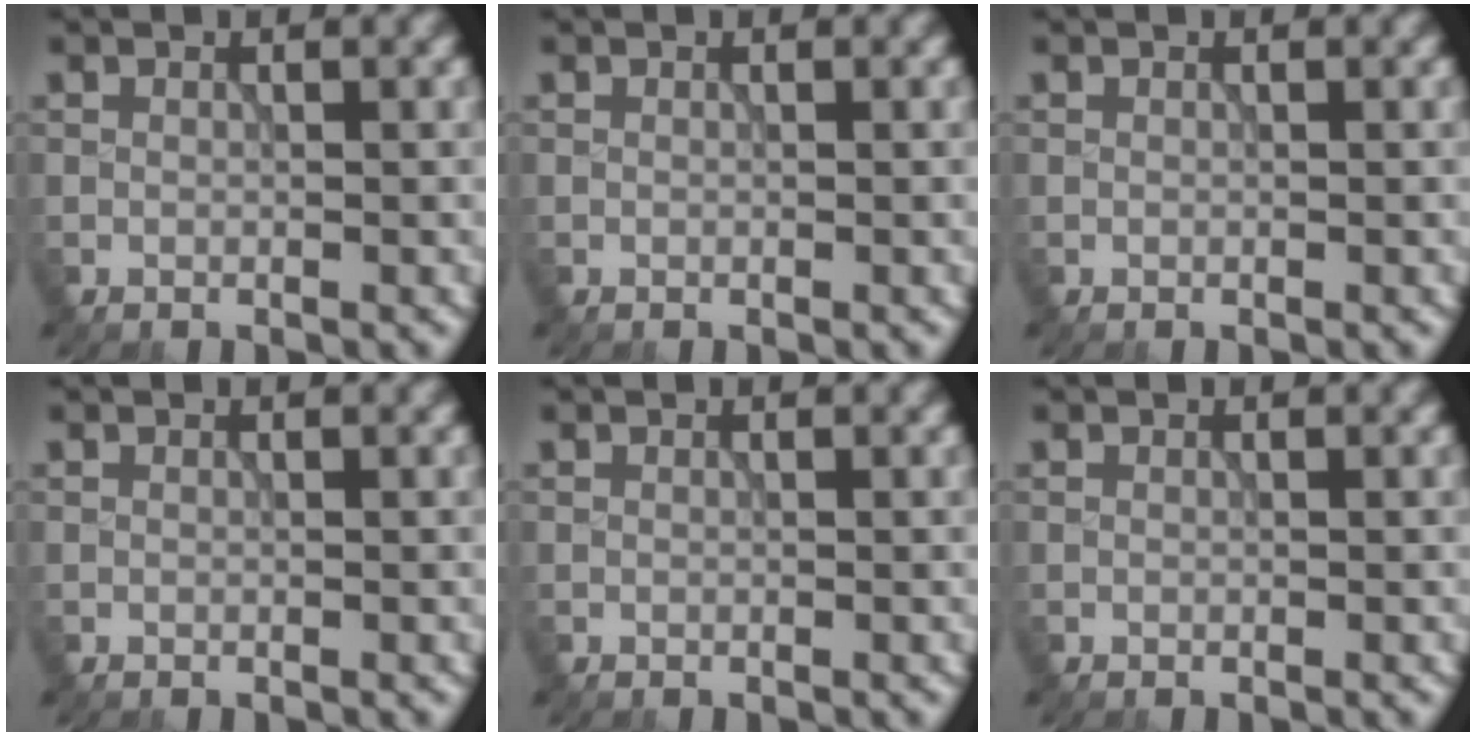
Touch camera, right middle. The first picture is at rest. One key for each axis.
{"total": 0.0}
{"total": 0.0}
{"total": 0.0}
{"total": 0.0}
{"total": 0.0}